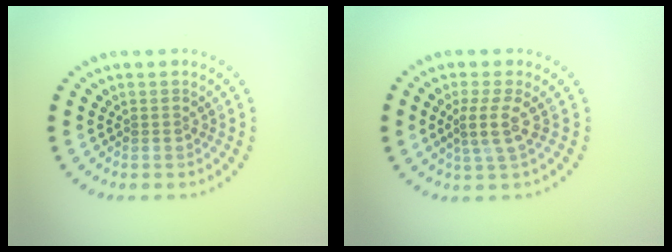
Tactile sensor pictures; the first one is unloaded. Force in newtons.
{"total": 2.6, "press": 2.0, "slide": 1.8}